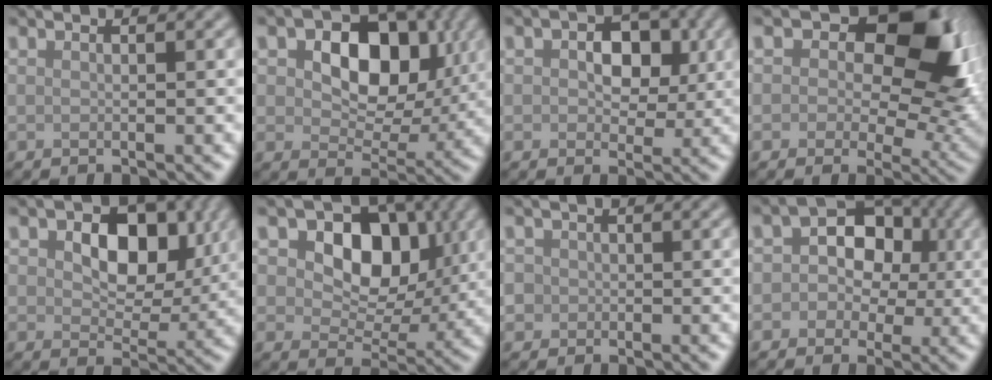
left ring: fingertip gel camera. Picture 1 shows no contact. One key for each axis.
{"total": 8.4, "fx": 1.9, "fy": 5.6, "fz": 5.9, "tx": -0.103, "ty": 0.001, "tz": 0.036}
{"total": 4.4, "fx": 0.7, "fy": 3.0, "fz": 3.1, "tx": -0.053, "ty": 0.000, "tz": 0.012}
{"total": 11.5, "fx": 3.4, "fy": 7.1, "fz": 8.3, "tx": -0.106, "ty": -0.001, "tz": 0.063}
{"total": 6.3, "fx": 1.4, "fy": 4.2, "fz": 4.5, "tx": -0.081, "ty": -0.003, "tz": 0.029}
{"total": 7.4, "fx": 2.2, "fy": 5.2, "fz": 4.8, "tx": -0.077, "ty": -0.003, "tz": 0.034}
{"total": 1.0, "fx": -0.5, "fy": 0.7, "fz": -0.4, "tx": 0.002, "ty": -0.002, "tz": 0.003}
{"total": 6.6, "fx": 0.7, "fy": 5.5, "fz": 3.5, "tx": -0.027, "ty": 0.032, "tz": -0.010}